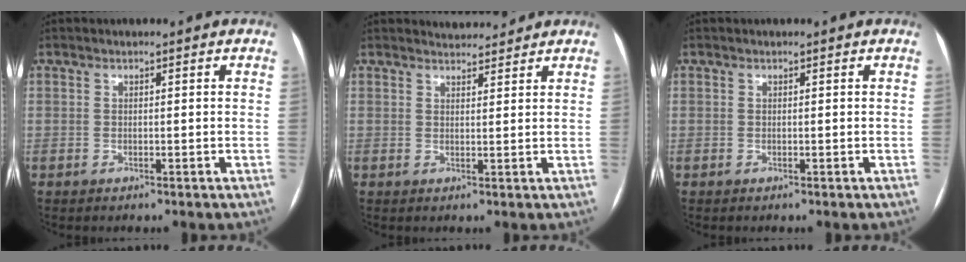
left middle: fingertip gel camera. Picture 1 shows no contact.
{"total": 3.5, "force": [3.5, 0.6, 0.2], "torque": [-0.010, 0.009, 0.051]}
{"total": 0.0}